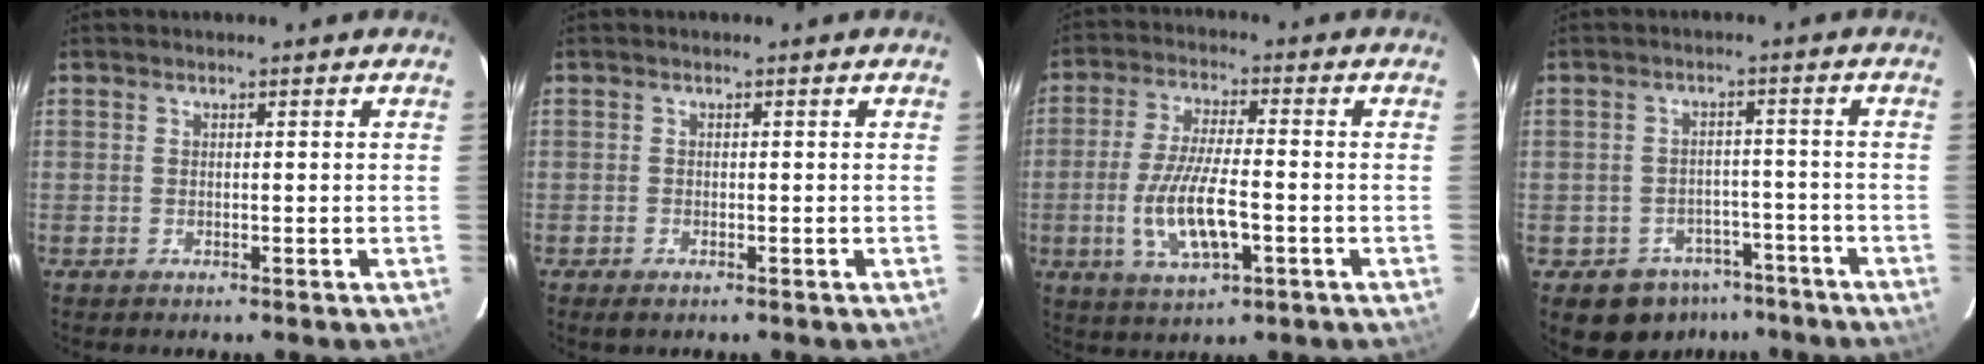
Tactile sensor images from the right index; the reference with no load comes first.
{"total": 1.2, "force": [-0.9, 0.6, 0.6], "torque": [-0.011, -0.004, -0.018]}
{"total": 11.3, "force": [-3.1, 3.4, 10.4], "torque": [-0.209, -0.010, -0.054]}
{"total": 8.0, "force": [-5.2, 5.9, 1.6], "torque": [-0.037, 0.029, -0.055]}